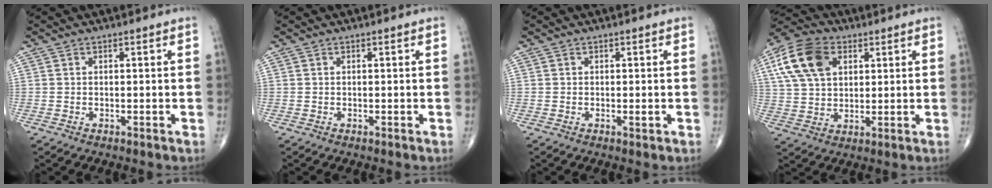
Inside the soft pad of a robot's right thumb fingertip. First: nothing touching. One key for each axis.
{"total": 0.0}
{"total": 0.6, "fx": -0.1, "fy": 0.1, "fz": 0.6, "tx": -0.010, "ty": -0.003, "tz": -0.001}
{"total": 13.6, "fx": 5.0, "fy": 8.8, "fz": 9.0, "tx": -0.166, "ty": 0.002, "tz": 0.091}